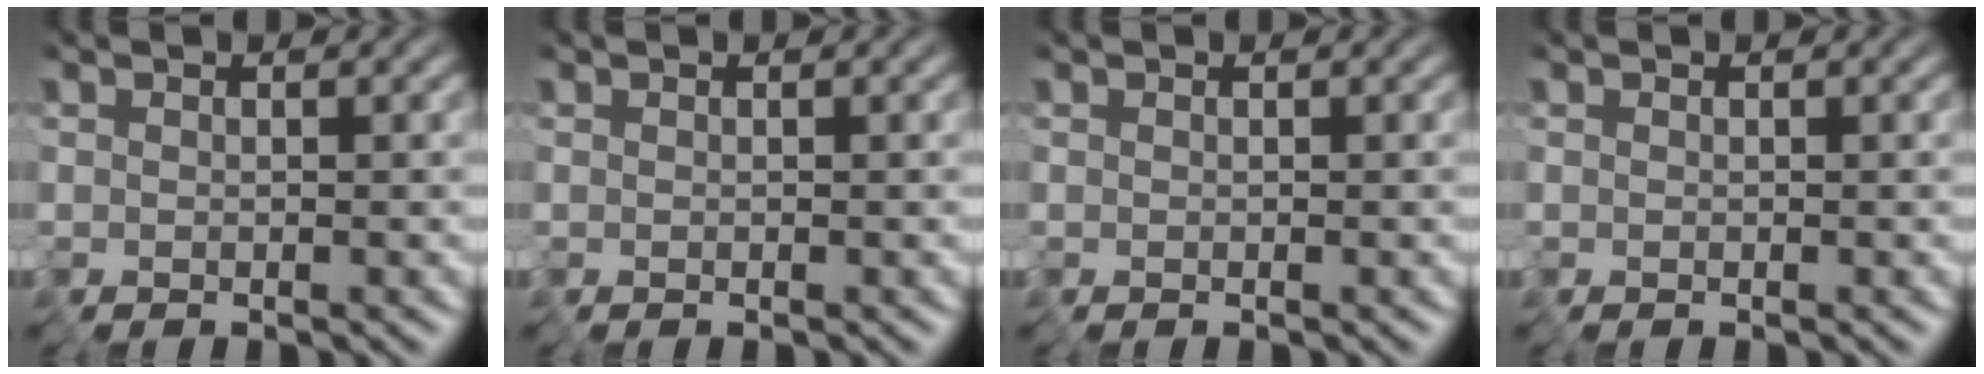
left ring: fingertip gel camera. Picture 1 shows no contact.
{"total": 0.0}
{"total": 0.0}
{"total": 0.0}